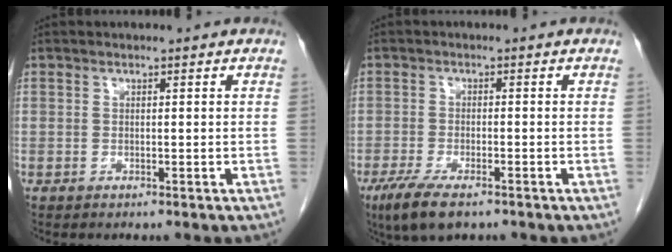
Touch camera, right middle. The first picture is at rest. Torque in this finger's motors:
{"motor_torque": [1.10, -0.81, 0.23, 0.07]}